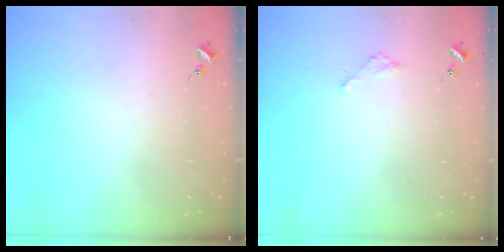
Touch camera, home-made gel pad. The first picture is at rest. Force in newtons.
{"total": 2.1, "press": 2.1, "slide": 0.2}